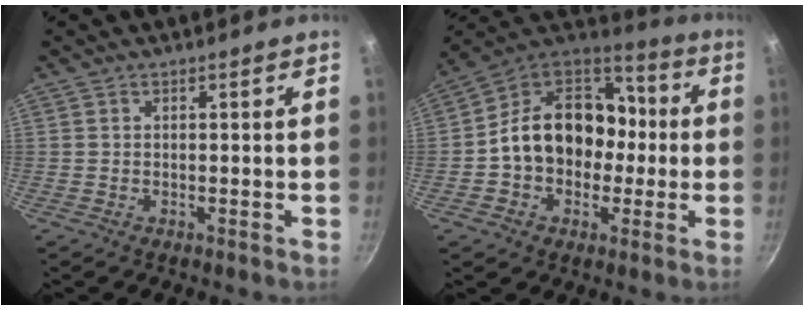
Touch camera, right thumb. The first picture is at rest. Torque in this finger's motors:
{"motor_torque": [2.54, 2.47, 0.99, -0.92, 0.20]}